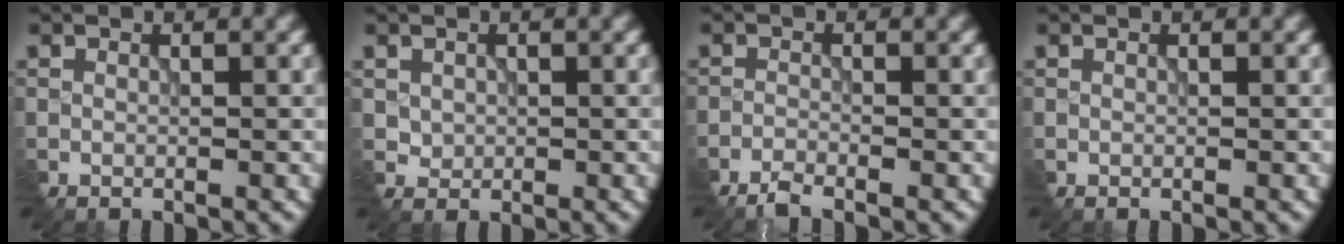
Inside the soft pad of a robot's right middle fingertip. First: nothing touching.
{"total": 1.2, "force": [0.4, 1.2, 0.1], "torque": [-0.008, -0.004, 0.015]}
{"total": 1.7, "force": [-1.5, 0.3, 0.8], "torque": [-0.022, -0.003, -0.033]}
{"total": 0.0}